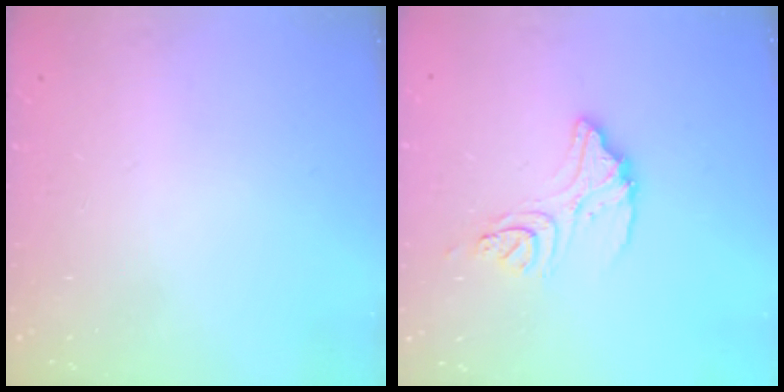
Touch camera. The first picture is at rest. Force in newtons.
{"total": 11.8, "press": 11.8, "slide": 0.4}